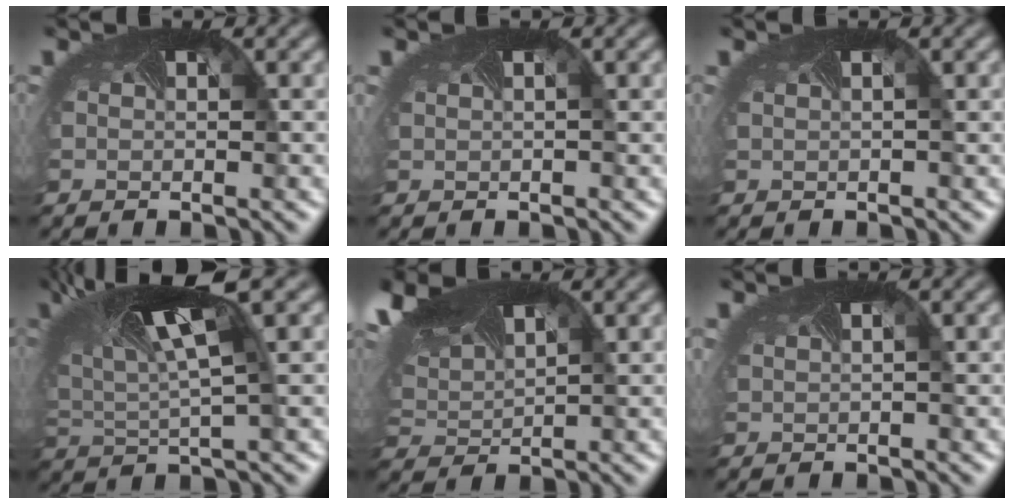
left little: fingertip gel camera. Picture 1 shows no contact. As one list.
[{"total": 0.6, "force": [0.2, 0.4, 0.3], "torque": [-0.009, 0.010, 0.003]}, {"total": 0.5, "force": [0.2, 0.3, 0.3], "torque": [-0.008, 0.009, 0.002]}, {"total": 9.3, "force": [4.1, 2.7, 7.9], "torque": [-0.175, 0.019, 0.076]}, {"total": 8.4, "force": [5.1, 3.8, 5.5], "torque": [-0.133, 0.024, 0.085]}, {"total": 1.1, "force": [0.5, 0.7, 0.8], "torque": [-0.018, 0.013, 0.005]}]